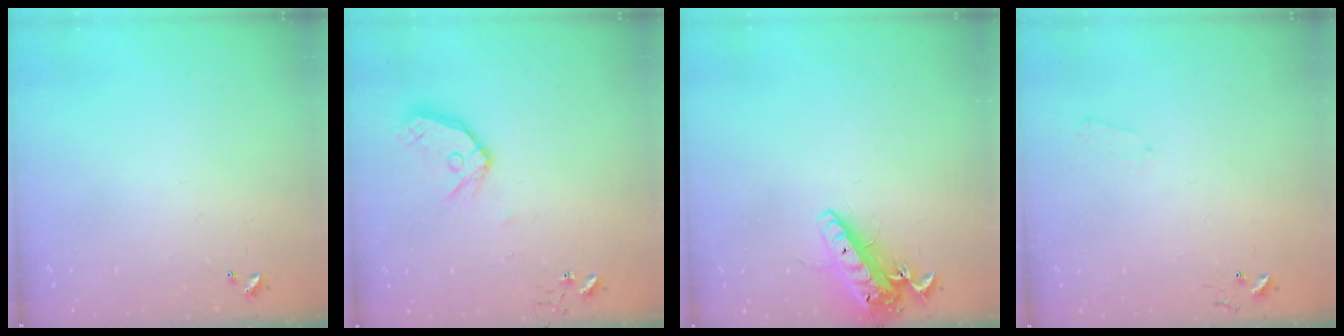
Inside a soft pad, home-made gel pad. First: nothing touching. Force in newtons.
{"total": 11.3, "press": 11.3, "slide": 1.3}
{"total": 14.0, "press": 13.8, "slide": 2.7}
{"total": 5.1, "press": 5.0, "slide": 0.6}